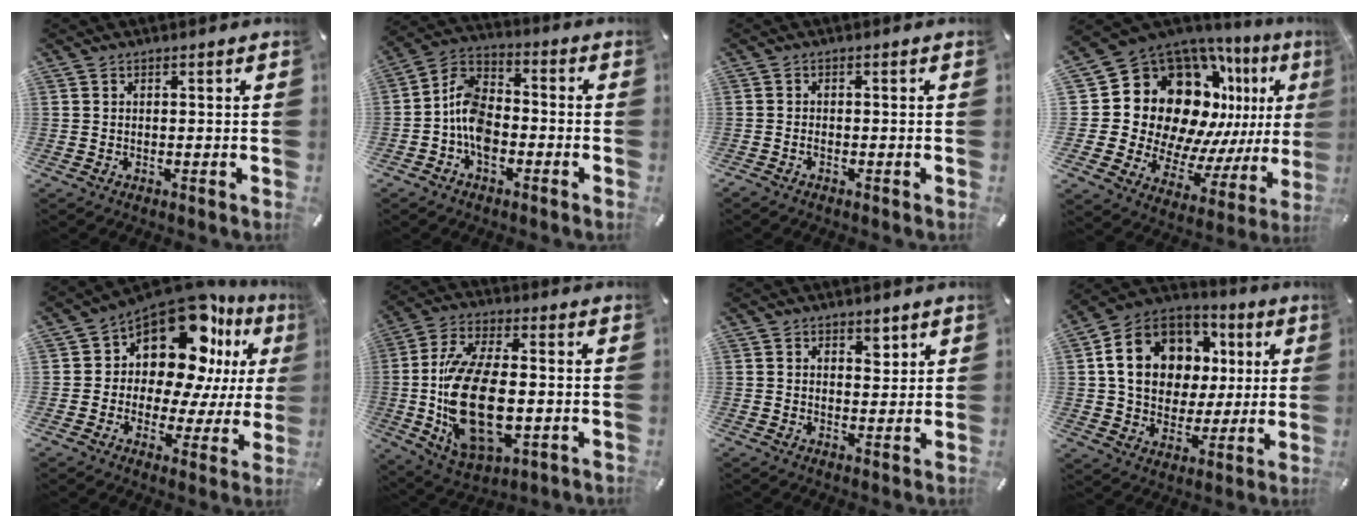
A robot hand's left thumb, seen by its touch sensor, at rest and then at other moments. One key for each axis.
{"total": 9.5, "fx": -3.8, "fy": 6.3, "fz": 5.9, "tx": -0.132, "ty": 0.016, "tz": -0.074}
{"total": 1.1, "fx": -0.7, "fy": 0.5, "fz": 0.7, "tx": -0.015, "ty": 0.000, "tz": -0.014}
{"total": 20.5, "fx": 7.6, "fy": 15.5, "fz": 11.1, "tx": -0.172, "ty": -0.106, "tz": 0.177}
{"total": 15.0, "fx": 9.4, "fy": 8.3, "fz": 8.2, "tx": -0.150, "ty": -0.094, "tz": 0.162}
{"total": 22.4, "fx": -2.2, "fy": 12.1, "fz": 18.7, "tx": -0.380, "ty": -0.014, "tz": -0.026}
{"total": 3.1, "fx": 1.9, "fy": 2.2, "fz": 1.2, "tx": 0.012, "ty": -0.016, "tz": 0.025}
{"total": 16.2, "fx": 3.0, "fy": 13.7, "fz": 8.0, "tx": -0.144, "ty": -0.003, "tz": 0.062}